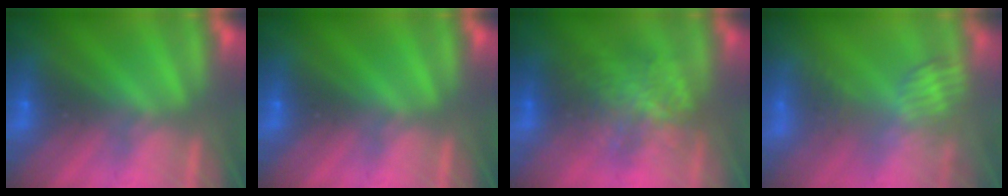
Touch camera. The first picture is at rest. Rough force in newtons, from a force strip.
{"total": 0.0}
{"total": 2.2}
{"total": 2.5}